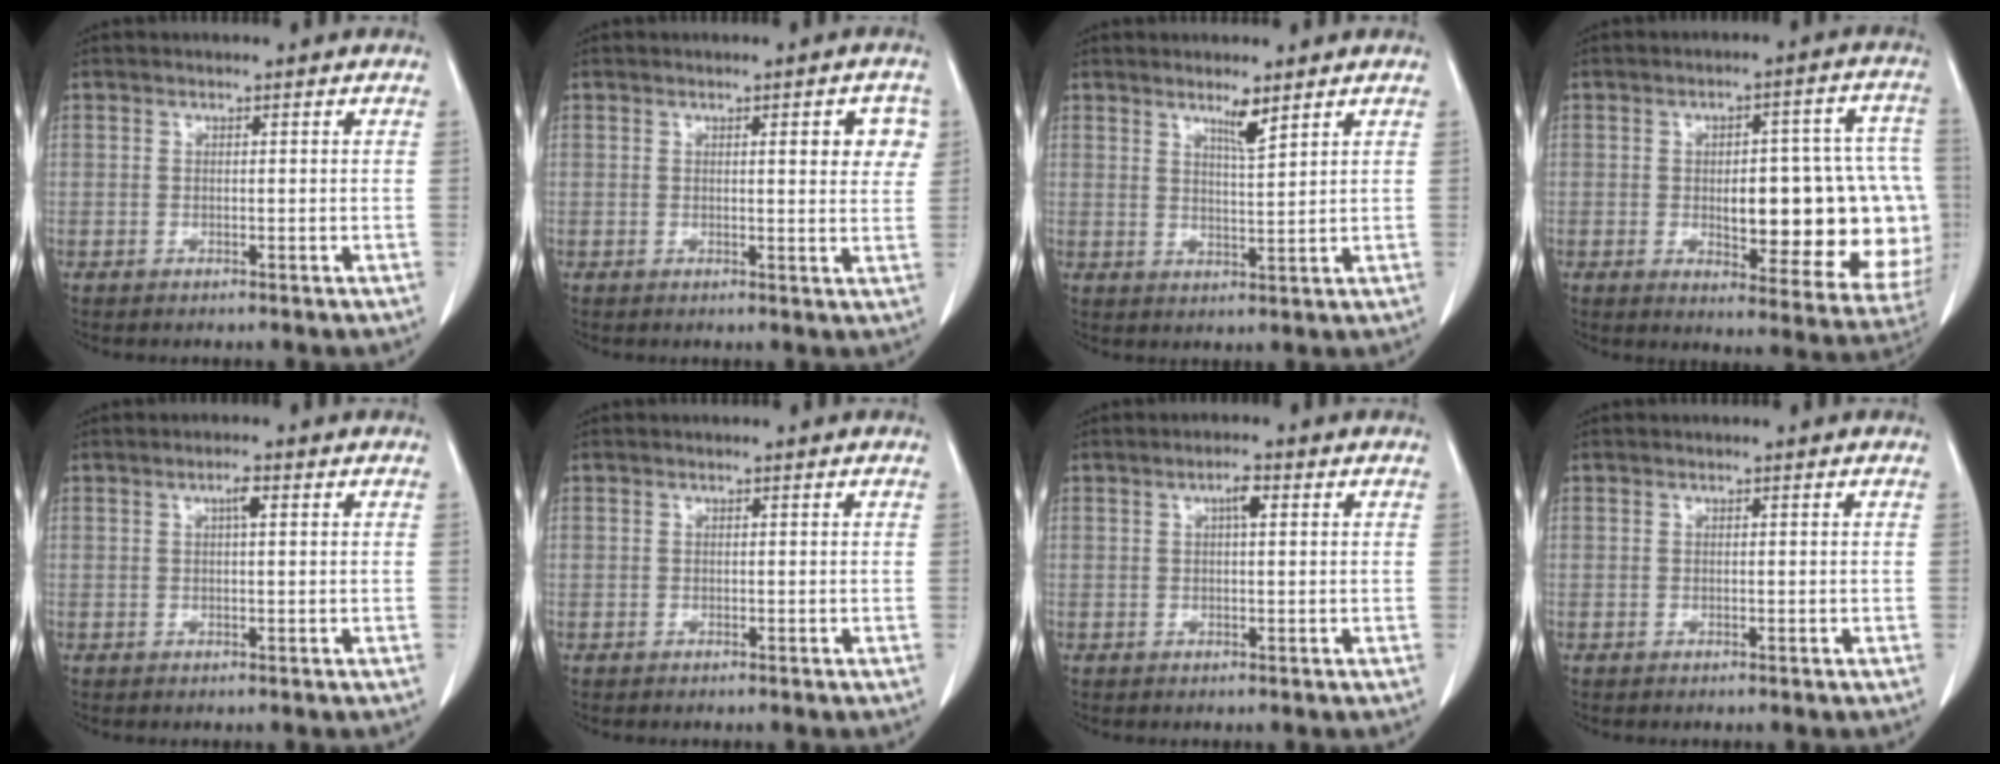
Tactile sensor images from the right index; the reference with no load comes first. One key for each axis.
{"total": 4.8, "fx": 1.6, "fy": 1.2, "fz": 4.4, "tx": -0.047, "ty": 0.001, "tz": 0.015}
{"total": 3.5, "fx": 2.5, "fy": 0.0, "fz": 2.5, "tx": -0.046, "ty": -0.009, "tz": 0.046}
{"total": 21.1, "fx": -1.6, "fy": 6.9, "fz": 19.9, "tx": -0.173, "ty": 0.030, "tz": 0.005}
{"total": 1.7, "fx": 0.6, "fy": 0.3, "fz": 1.6, "tx": -0.028, "ty": 0.003, "tz": 0.009}
{"total": 0.0}
{"total": 2.2, "fx": 0.7, "fy": 0.5, "fz": 2.0, "tx": -0.036, "ty": 0.005, "tz": 0.011}
{"total": 0.0}